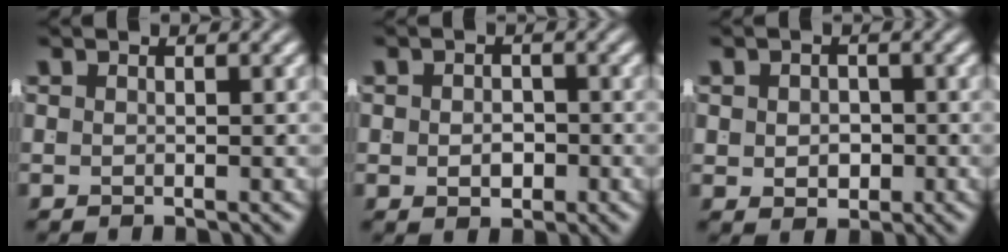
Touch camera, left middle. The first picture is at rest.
{"total": 1.8, "force": [-0.6, 1.2, 1.2], "torque": [-0.018, -0.013, -0.002]}
{"total": 2.1, "force": [-0.3, 1.5, 1.3], "torque": [-0.021, -0.016, 0.006]}